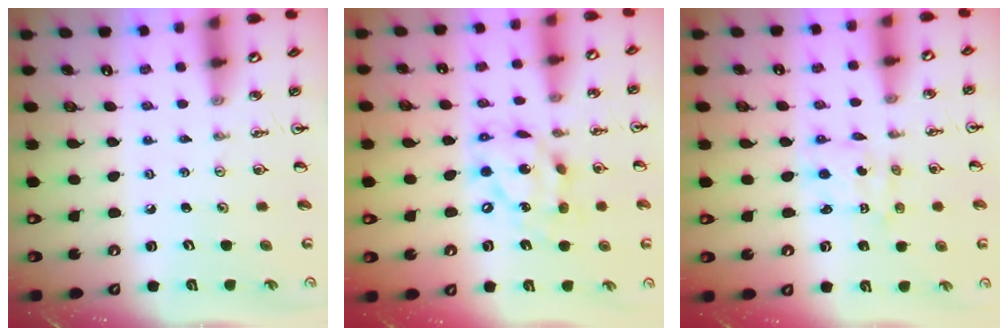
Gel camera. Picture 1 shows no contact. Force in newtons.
{"total": 16.1, "press": 16.0, "slide": 1.9}
{"total": 2.3, "press": 2.3, "slide": 0.1}